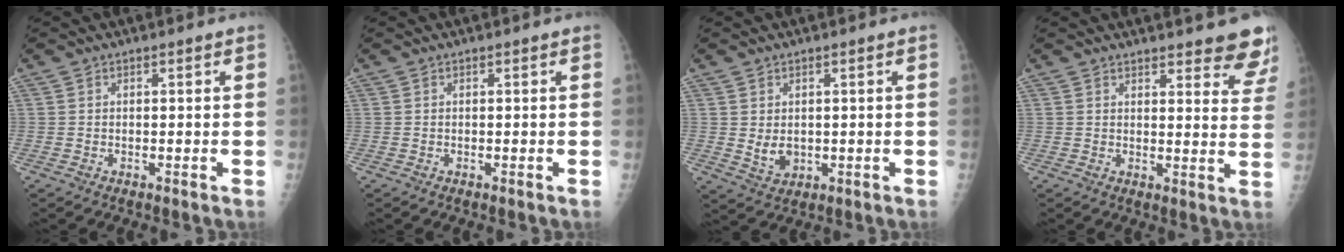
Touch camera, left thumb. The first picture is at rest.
{"total": 0.0}
{"total": 3.9, "force": [0.3, 2.7, 2.7], "torque": [-0.033, -0.010, 0.017]}
{"total": 11.2, "force": [9.7, 2.5, 4.9], "torque": [-0.019, -0.051, 0.096]}